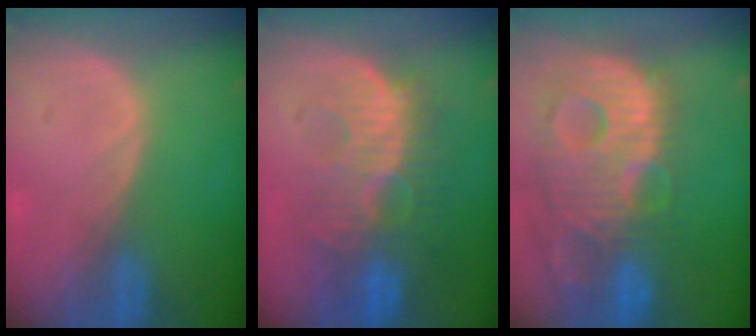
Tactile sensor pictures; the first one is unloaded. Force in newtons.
{"total": 10.7, "press": 9.7, "slide": 4.6}
{"total": 13.8, "press": 11.9, "slide": 7.1}